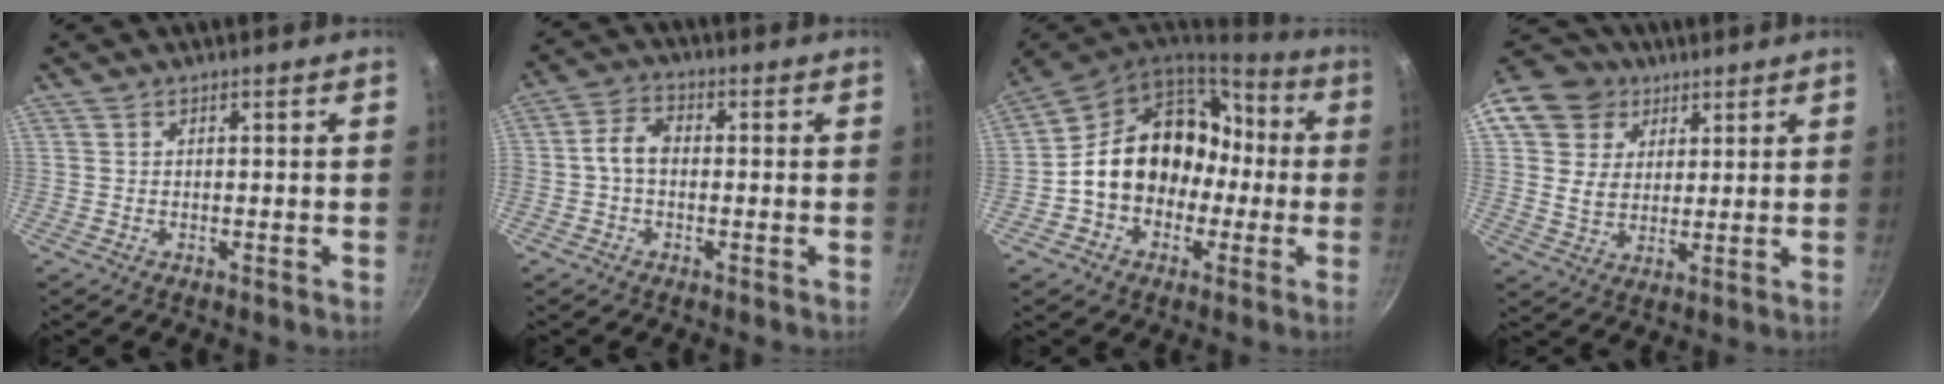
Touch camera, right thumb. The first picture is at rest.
{"total": 5.0, "force": [-0.5, 3.4, 3.6], "torque": [-0.063, 0.025, -0.021]}
{"total": 18.5, "force": [-1.3, 15.1, 10.6], "torque": [-0.126, 0.067, -0.018]}
{"total": 12.9, "force": [6.1, 10.4, 4.5], "torque": [-0.061, -0.005, 0.102]}